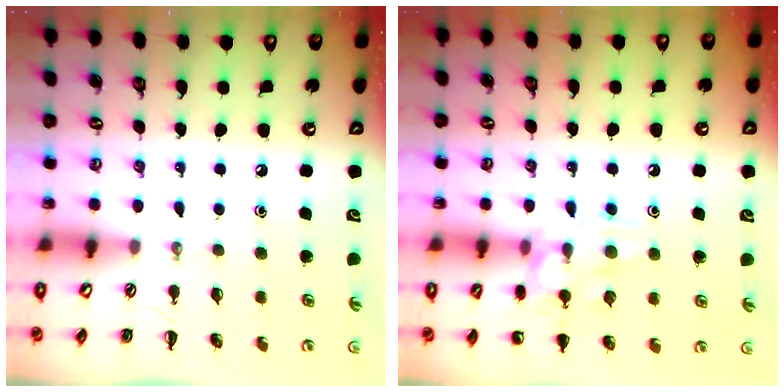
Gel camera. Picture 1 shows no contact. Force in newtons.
{"total": 12.7, "press": 12.6, "slide": 0.8}